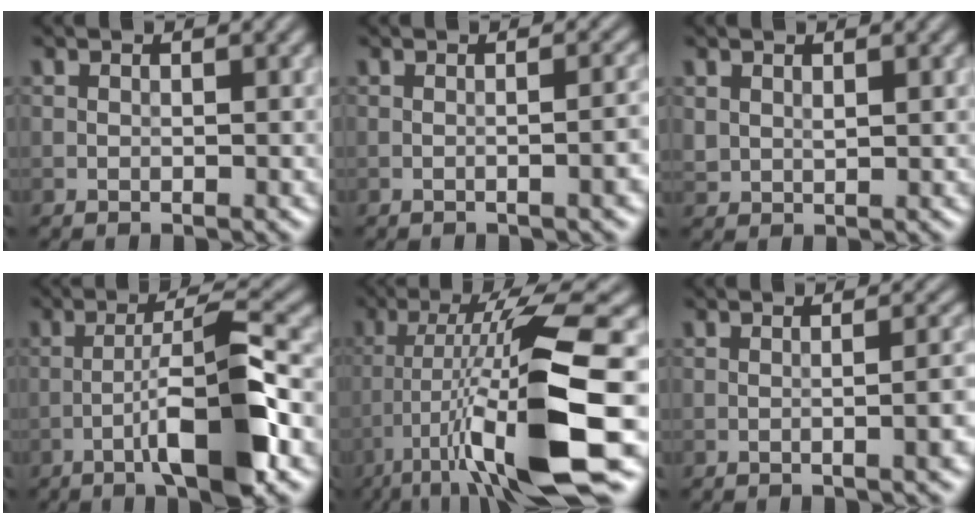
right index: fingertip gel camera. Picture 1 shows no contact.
{"total": 3.4, "force": [-0.6, 1.2, 3.1], "torque": [-0.016, 0.013, -0.011]}
{"total": 1.2, "force": [0.8, 0.7, 0.6], "torque": [-0.014, -0.004, 0.021]}
{"total": 8.1, "force": [-3.1, 1.1, 7.4], "torque": [-0.123, 0.018, -0.059]}
{"total": 13.4, "force": [-4.5, 2.3, 12.5], "torque": [-0.208, 0.001, -0.070]}
{"total": 4.1, "force": [-0.8, 1.4, 3.8], "torque": [-0.024, 0.013, -0.014]}